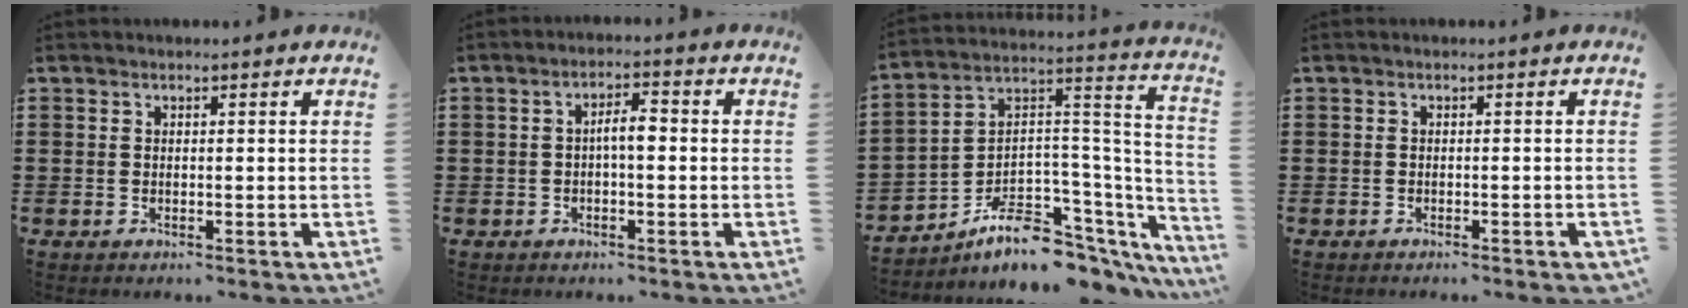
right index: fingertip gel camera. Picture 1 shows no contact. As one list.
[{"total": 3.3, "force": [-0.3, 0.9, 3.1], "torque": [-0.057, 0.008, -0.009]}, {"total": 9.0, "force": [-5.4, 4.9, 5.3], "torque": [-0.109, -0.003, -0.094]}, {"total": 0.6, "force": [-0.5, 0.0, 0.3], "torque": [-0.008, -0.006, -0.009]}]